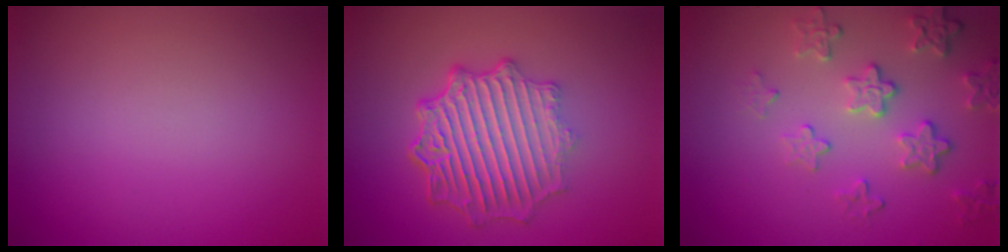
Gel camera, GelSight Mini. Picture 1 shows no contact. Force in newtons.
{"total": 7.1, "press": 5.3, "slide": 4.7}
{"total": 4.1, "press": 3.2, "slide": 2.5}